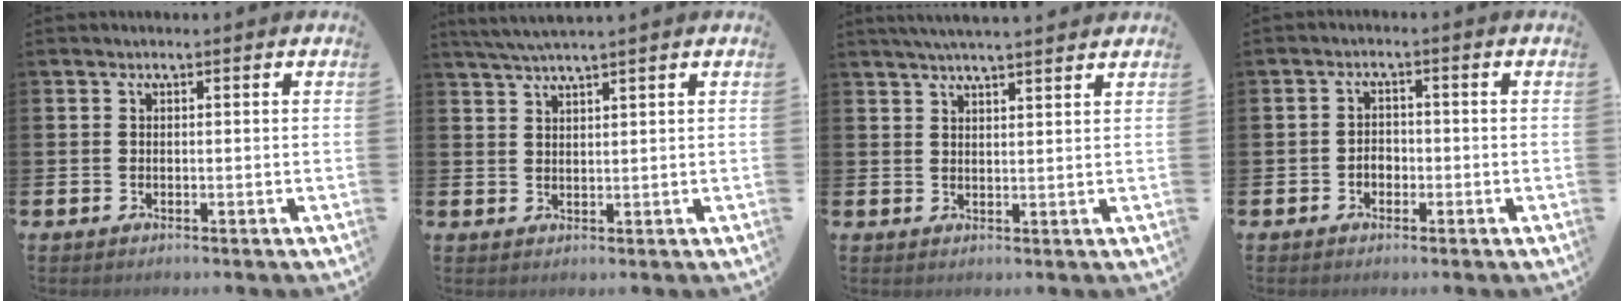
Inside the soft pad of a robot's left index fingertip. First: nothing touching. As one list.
[{"total": 2.9, "force": [2.7, -0.4, 1.0], "torque": [-0.031, -0.003, 0.052]}, {"total": 3.8, "force": [3.7, -0.2, 1.0], "torque": [-0.026, -0.010, 0.066]}, {"total": 2.0, "force": [-0.8, 1.6, 1.0], "torque": [-0.019, 0.005, -0.018]}]